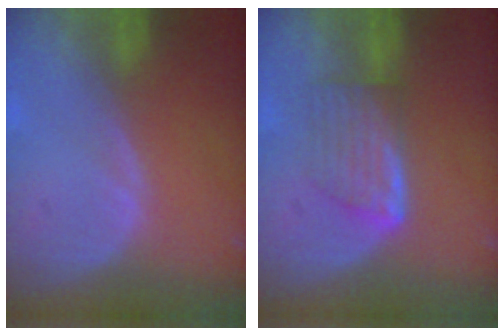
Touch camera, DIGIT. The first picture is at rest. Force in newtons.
{"total": 5.9, "press": 5.5, "slide": 2.2}